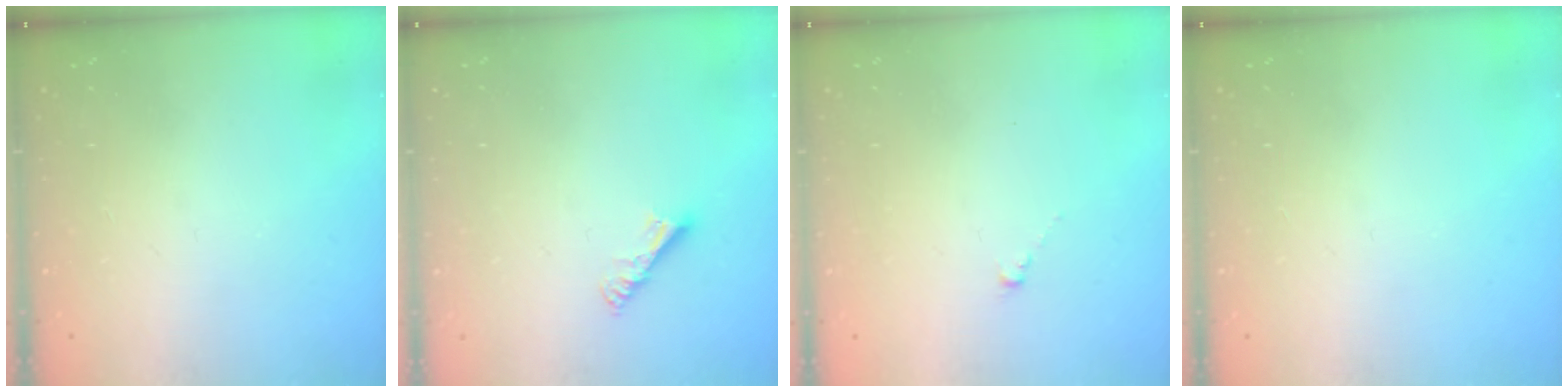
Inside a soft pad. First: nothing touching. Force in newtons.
{"total": 4.4, "press": 4.4, "slide": 0.6}
{"total": 0.0}
{"total": 0.0}